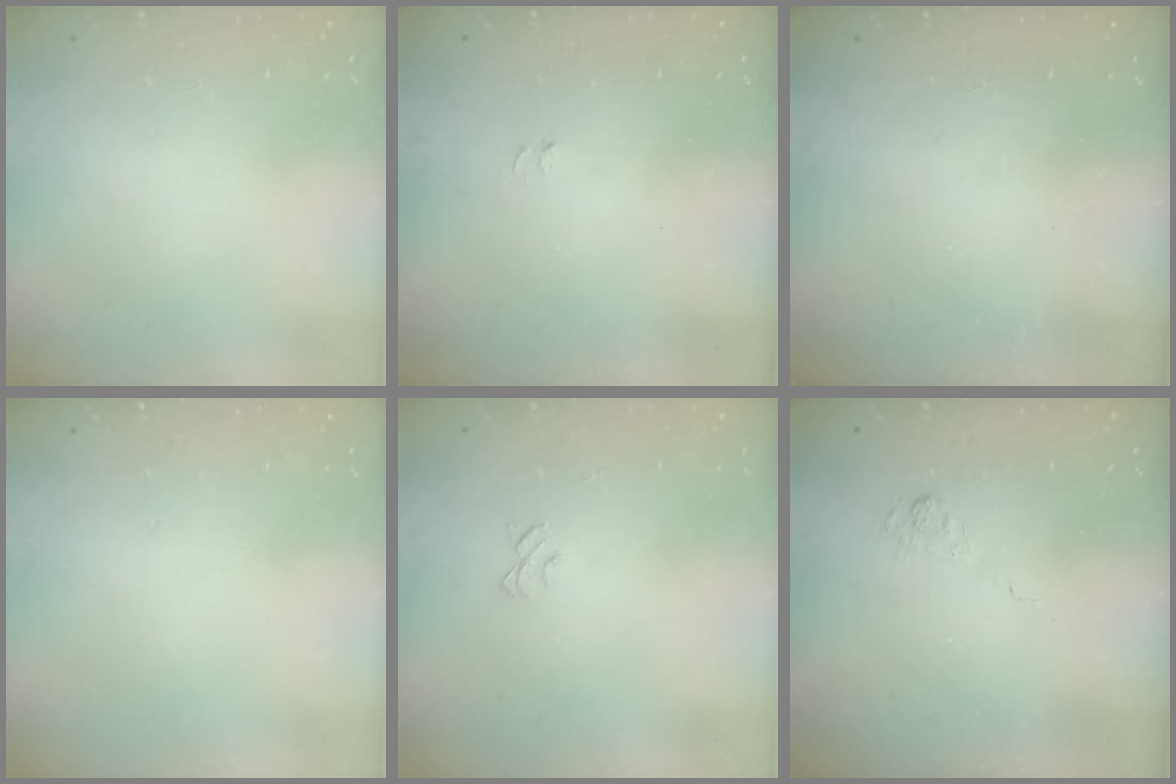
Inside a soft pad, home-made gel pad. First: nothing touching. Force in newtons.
{"total": 3.3, "press": 3.2, "slide": 0.7}
{"total": 2.5, "press": 2.4, "slide": 0.8}
{"total": 0.0}
{"total": 3.8, "press": 3.8, "slide": 0.3}
{"total": 3.8, "press": 3.5, "slide": 1.6}